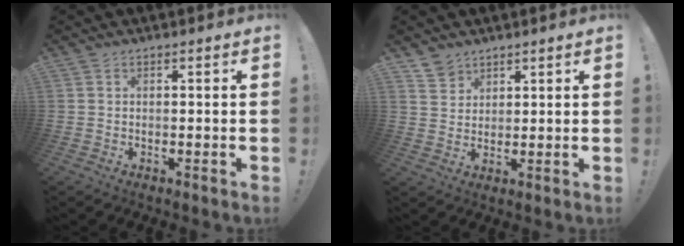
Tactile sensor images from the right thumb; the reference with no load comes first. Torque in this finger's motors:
{"motor_torque": [0.26, 0.60, 0.15, -0.04, -0.02]}